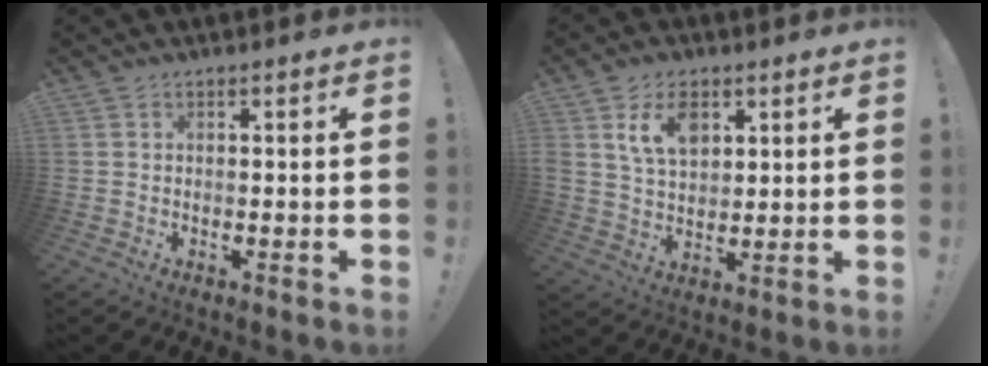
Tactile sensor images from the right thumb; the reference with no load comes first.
{"total": 9.9, "force": [4.6, 6.5, 5.9], "torque": [-0.102, -0.004, 0.087]}